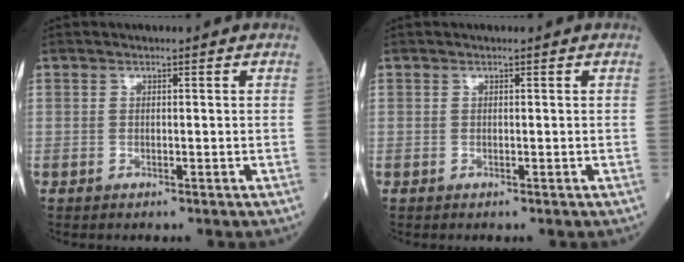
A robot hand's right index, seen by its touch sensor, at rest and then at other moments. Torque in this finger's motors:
{"motor_torque": [0.02, -0.01, 0.00, -0.01]}